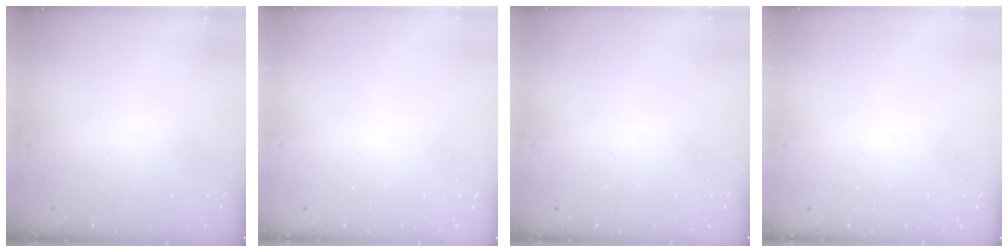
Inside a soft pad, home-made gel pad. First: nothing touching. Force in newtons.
{"total": 0.0}
{"total": 0.0}
{"total": 0.0}